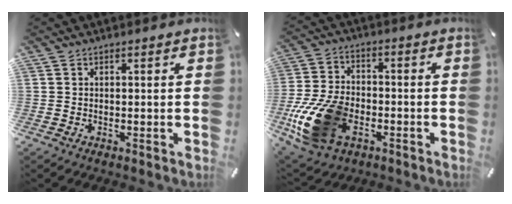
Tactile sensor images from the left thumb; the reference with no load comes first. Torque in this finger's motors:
{"motor_torque": [1.88, 2.76, 0.51, 0.13, 0.33]}